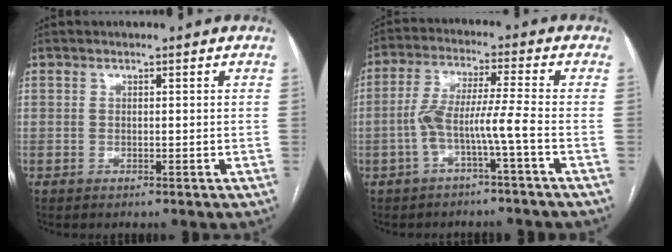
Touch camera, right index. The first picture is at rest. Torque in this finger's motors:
{"motor_torque": [1.04, -0.33, 0.57, 0.17]}